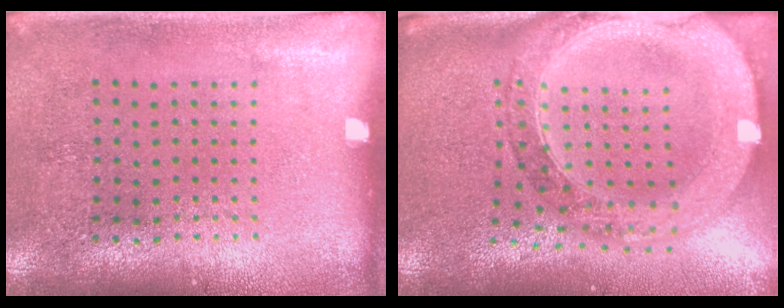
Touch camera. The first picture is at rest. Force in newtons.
{"total": 2.6, "press": 2.3, "slide": 1.2}